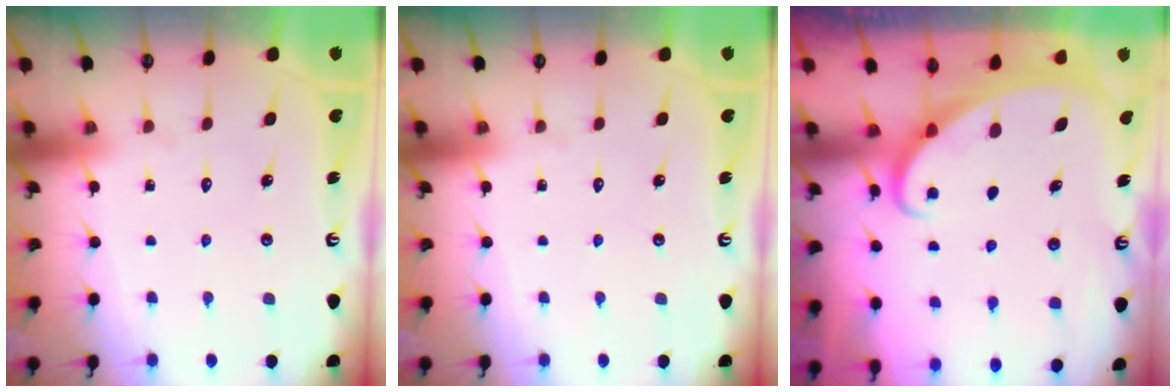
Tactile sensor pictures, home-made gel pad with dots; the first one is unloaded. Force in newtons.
{"total": 0.0}
{"total": 2.0, "press": 2.0, "slide": 0.2}